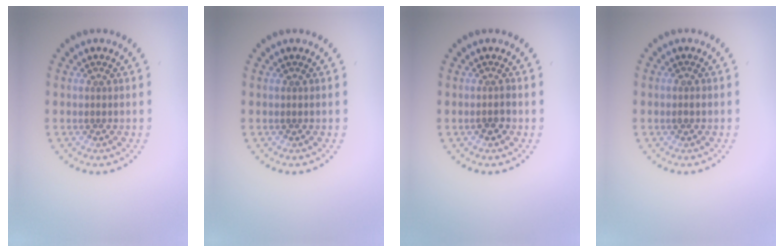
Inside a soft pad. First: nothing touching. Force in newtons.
{"total": 0.0}
{"total": 1.1, "press": 1.0, "slide": 0.5}
{"total": 0.7, "press": 0.7, "slide": 0.3}